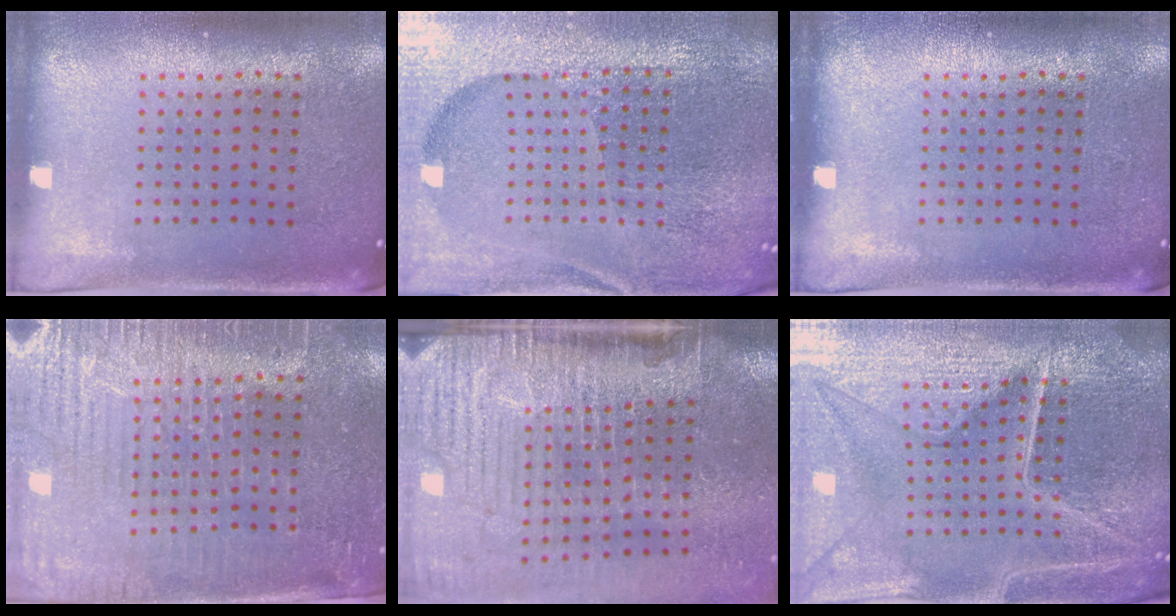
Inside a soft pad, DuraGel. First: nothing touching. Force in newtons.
{"total": 5.6, "press": 5.0, "slide": 2.4}
{"total": 0.0}
{"total": 3.7, "press": 3.4, "slide": 1.5}
{"total": 5.4, "press": 4.4, "slide": 3.2}
{"total": 6.2, "press": 5.5, "slide": 2.9}